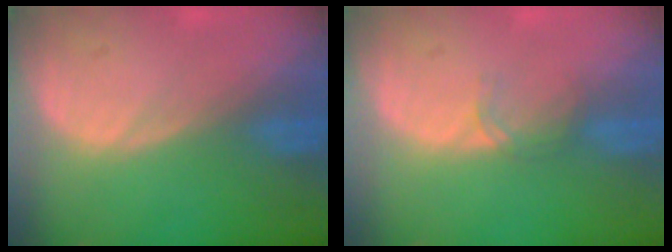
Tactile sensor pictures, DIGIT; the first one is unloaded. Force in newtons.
{"total": 1.5, "press": 1.5, "slide": 0.2}